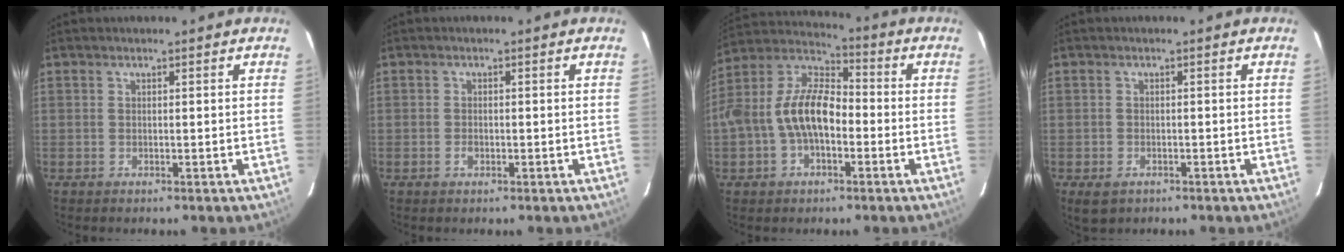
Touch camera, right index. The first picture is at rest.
{"total": 1.4, "force": [-0.6, 0.9, 0.9], "torque": [-0.017, 0.002, -0.011]}
{"total": 13.1, "force": [-2.5, 7.5, 10.4], "torque": [-0.212, 0.023, -0.050]}
{"total": 3.4, "force": [-1.8, 2.3, 1.6], "torque": [-0.032, -0.007, -0.025]}